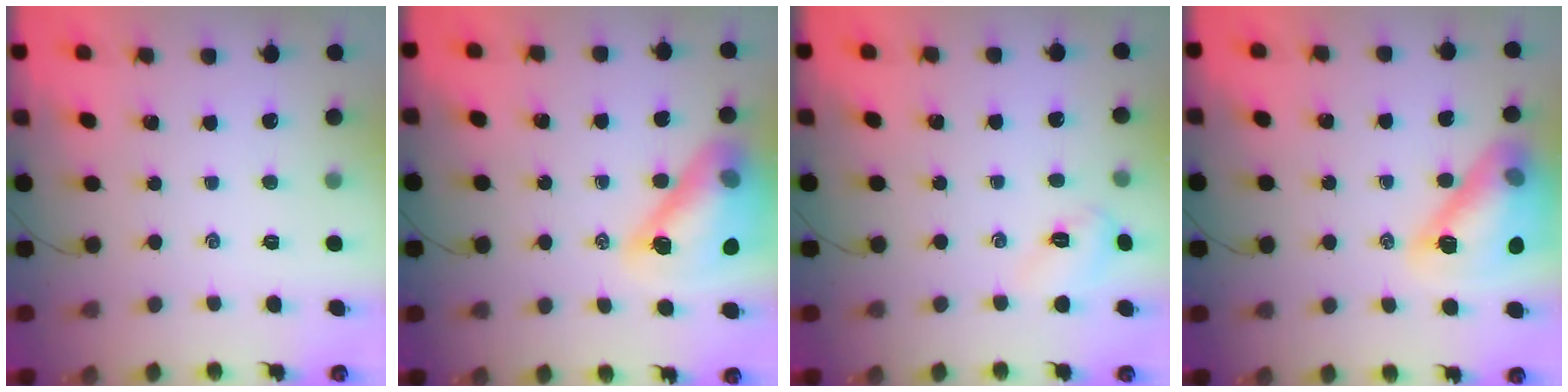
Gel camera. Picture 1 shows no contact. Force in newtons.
{"total": 17.7, "press": 17.1, "slide": 4.4}
{"total": 3.7, "press": 3.6, "slide": 0.9}
{"total": 17.6, "press": 17.5, "slide": 2.0}